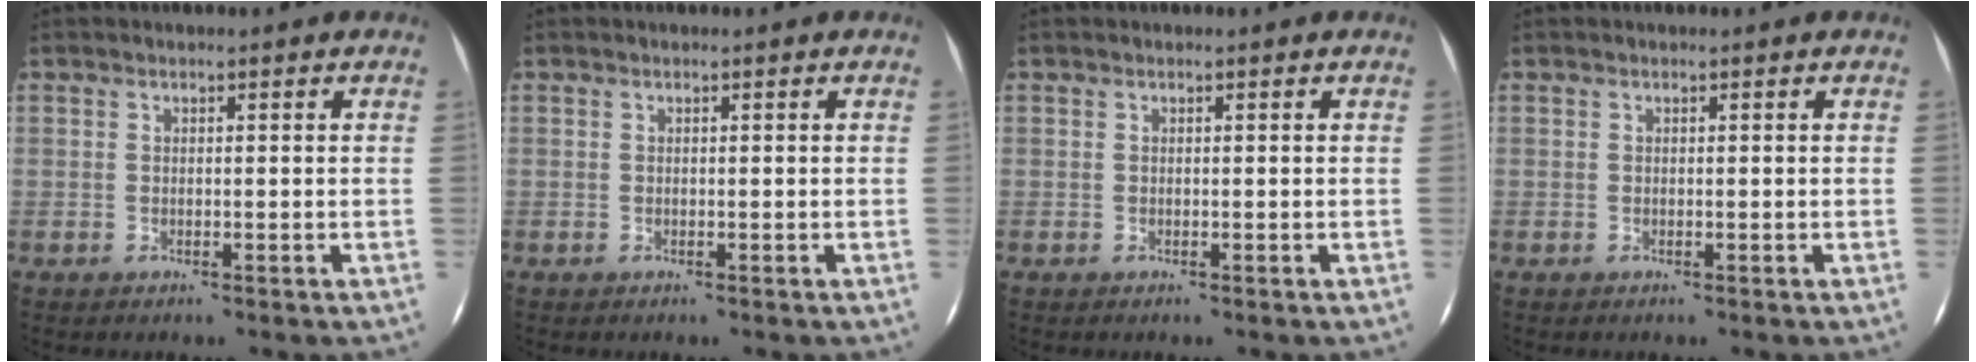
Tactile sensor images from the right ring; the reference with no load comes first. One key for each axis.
{"total": 0.0}
{"total": 0.0}
{"total": 0.0}